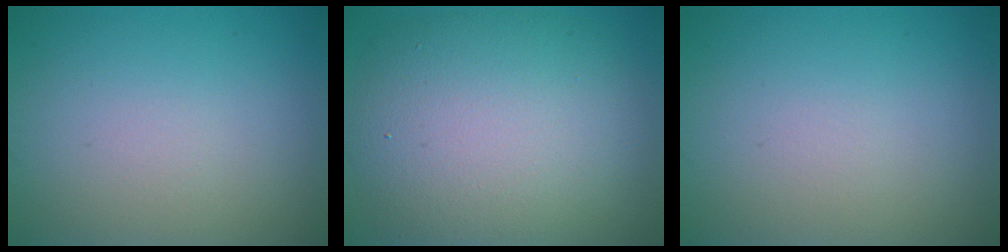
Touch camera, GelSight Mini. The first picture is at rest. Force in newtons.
{"total": 11.1, "press": 11.1, "slide": 0.6}
{"total": 0.0}